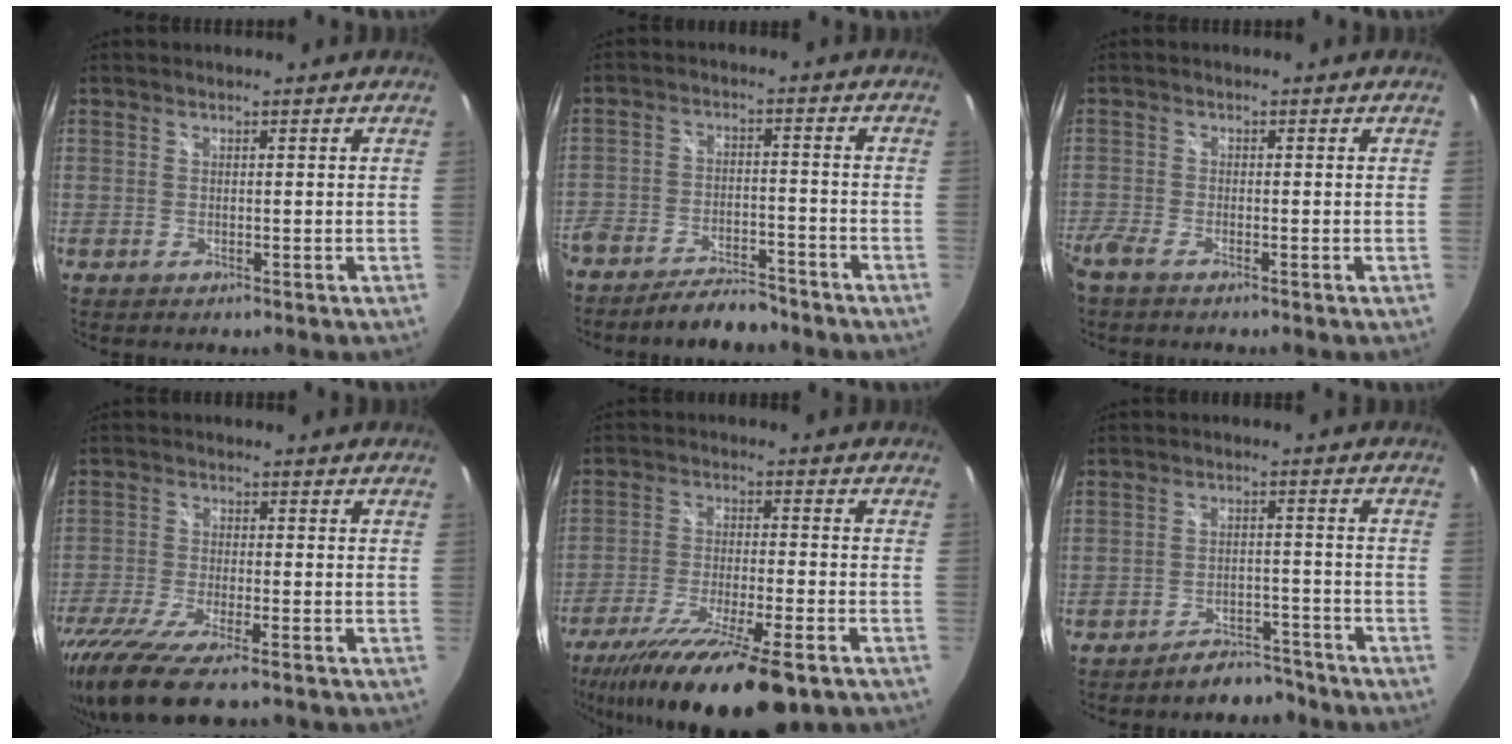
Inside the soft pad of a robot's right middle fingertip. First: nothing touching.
{"total": 10.7, "force": [-9.0, 3.8, 4.2], "torque": [-0.111, -0.001, -0.141]}
{"total": 3.2, "force": [-2.6, 0.6, 1.7], "torque": [-0.050, -0.010, -0.056]}
{"total": 13.0, "force": [-9.6, 2.2, 8.5], "torque": [-0.188, -0.056, -0.175]}
{"total": 19.1, "force": [-13.8, 3.1, 12.8], "torque": [-0.246, -0.054, -0.230]}
{"total": 6.1, "force": [-5.6, 2.2, 1.1], "torque": [-0.029, 0.013, -0.074]}